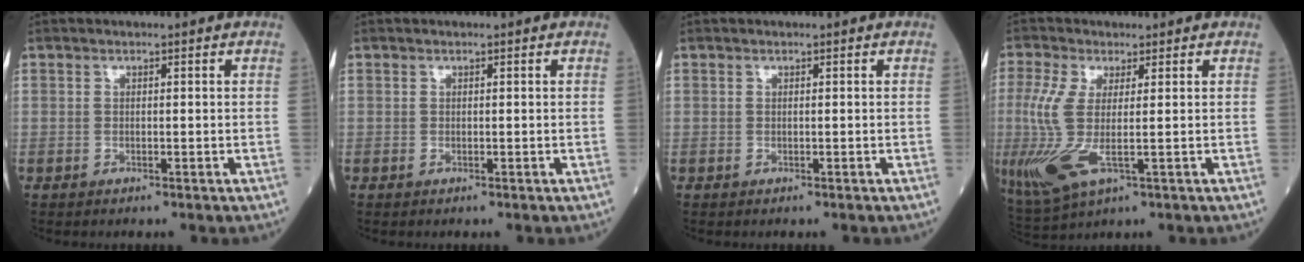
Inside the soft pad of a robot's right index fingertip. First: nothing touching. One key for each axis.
{"total": 0.0}
{"total": 0.0}
{"total": 8.7, "fx": -1.2, "fy": 2.0, "fz": 8.4, "tx": -0.210, "ty": -0.024, "tz": -0.020}